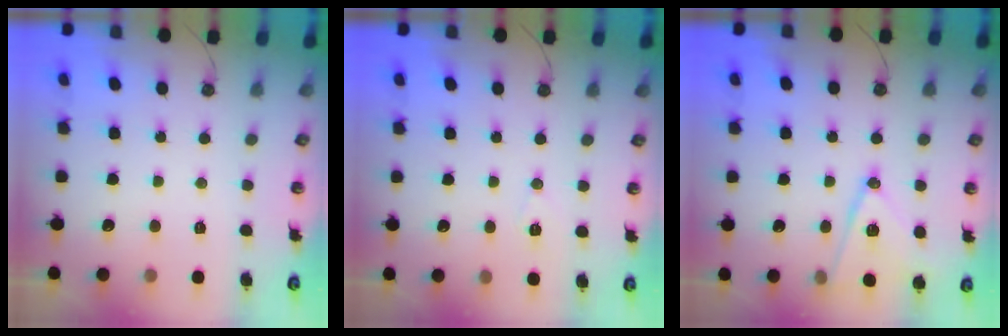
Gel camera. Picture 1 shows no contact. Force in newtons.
{"total": 6.3, "press": 4.5, "slide": 4.4}
{"total": 13.5, "press": 13.0, "slide": 3.8}